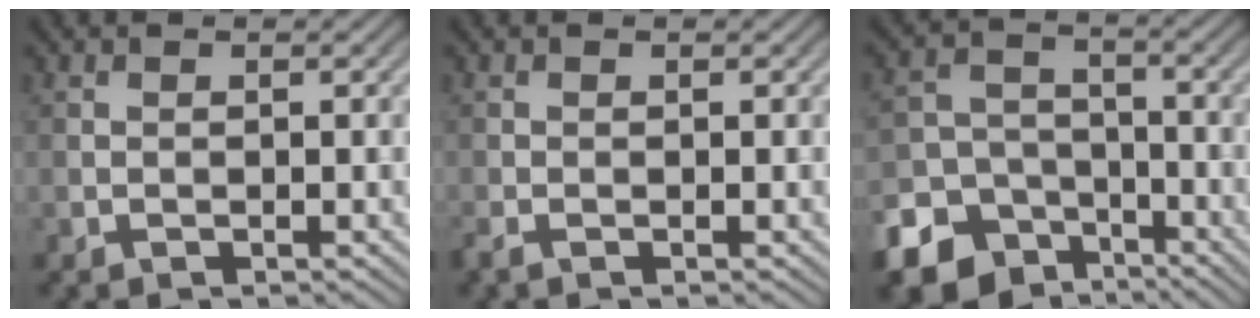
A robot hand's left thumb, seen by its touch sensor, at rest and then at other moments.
{"total": 1.0, "force": [-0.8, 0.2, 0.5], "torque": [-0.016, -0.004, -0.018]}
{"total": 12.1, "force": [-7.7, 8.6, 3.6], "torque": [-0.099, -0.046, -0.133]}